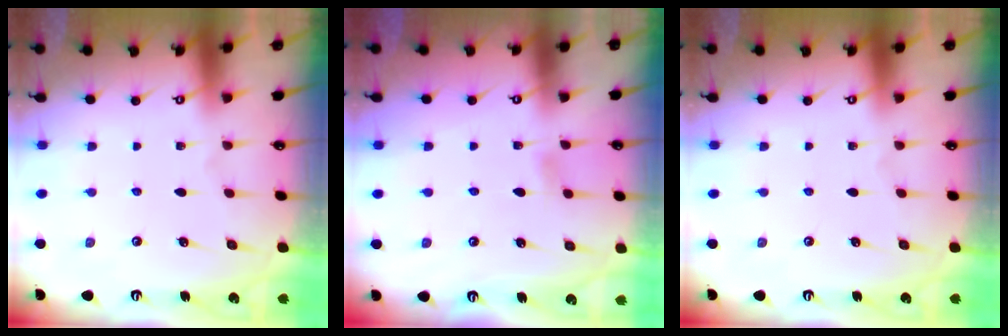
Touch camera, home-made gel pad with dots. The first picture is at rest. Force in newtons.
{"total": 4.1, "press": 4.1, "slide": 0.6}
{"total": 0.0}